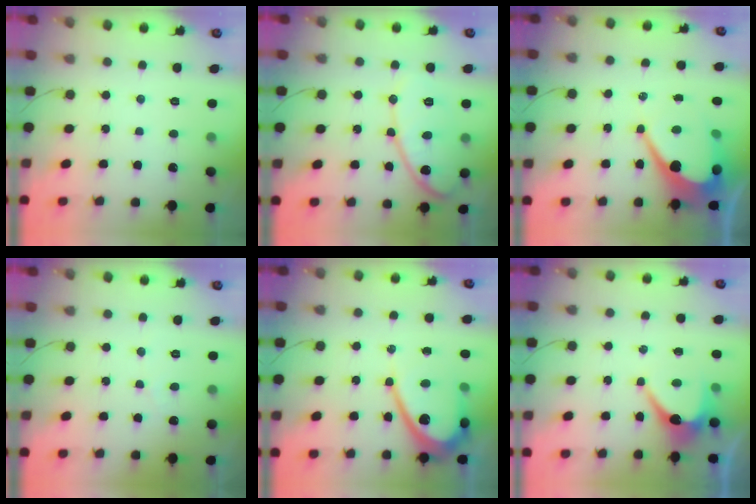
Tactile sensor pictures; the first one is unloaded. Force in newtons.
{"total": 12.8, "press": 12.8, "slide": 0.9}
{"total": 13.4, "press": 13.4, "slide": 1.3}
{"total": 1.9, "press": 1.9, "slide": 0.2}
{"total": 11.8, "press": 11.7, "slide": 1.1}
{"total": 6.8, "press": 6.8, "slide": 0.7}